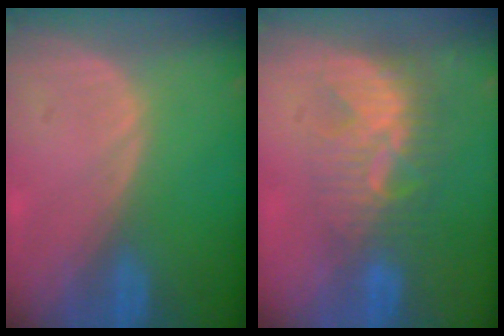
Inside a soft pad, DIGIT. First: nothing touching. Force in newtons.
{"total": 8.9, "press": 7.7, "slide": 4.4}